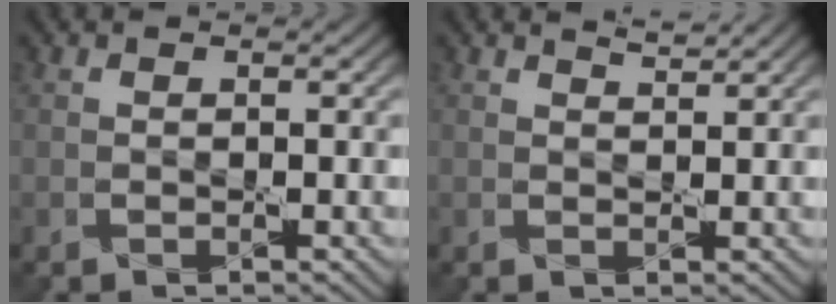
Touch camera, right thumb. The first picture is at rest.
{"total": 1.4, "force": [1.3, 0.1, 0.5], "torque": [-0.016, -0.001, 0.022]}